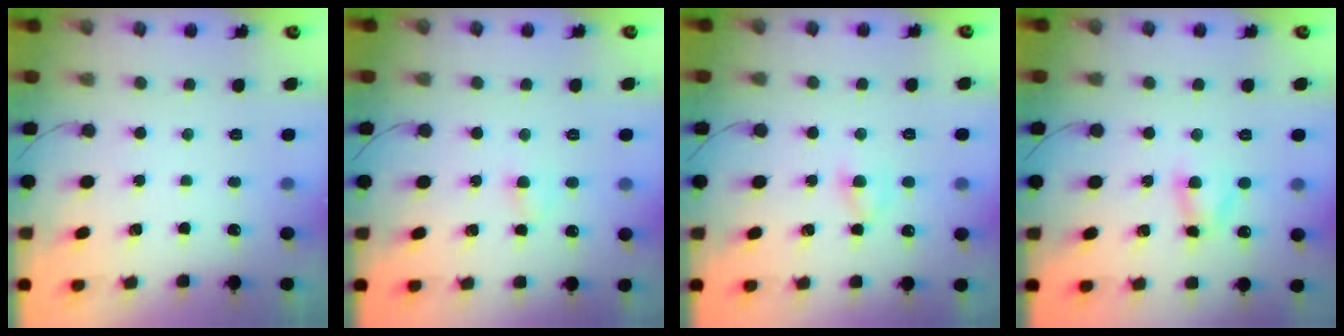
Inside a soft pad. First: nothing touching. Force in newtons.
{"total": 2.7, "press": 2.6, "slide": 1.0}
{"total": 3.2, "press": 3.0, "slide": 1.2}
{"total": 3.7, "press": 3.5, "slide": 1.0}